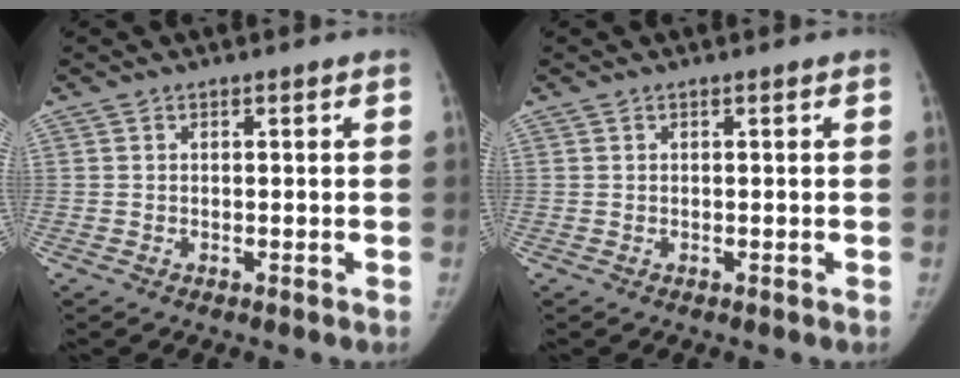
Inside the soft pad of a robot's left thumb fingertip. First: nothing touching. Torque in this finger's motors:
{"motor_torque": [-0.05, -0.09, 0.08, -0.08, 0.03]}